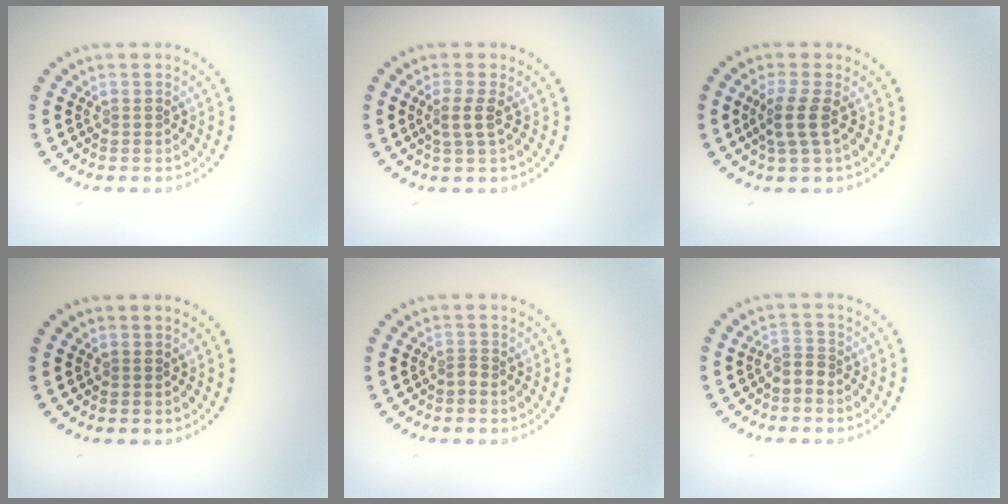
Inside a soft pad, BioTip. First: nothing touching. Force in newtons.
{"total": 1.7, "press": 1.4, "slide": 1.0}
{"total": 2.3, "press": 1.9, "slide": 1.3}
{"total": 0.0}
{"total": 0.8, "press": 0.5, "slide": 0.6}
{"total": 1.7, "press": 1.2, "slide": 1.2}